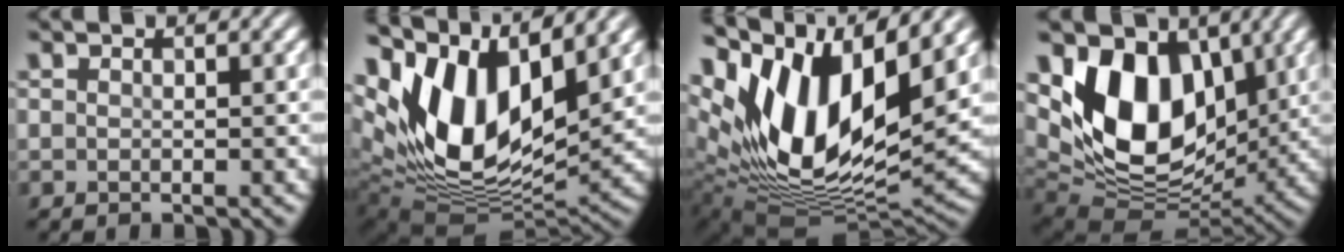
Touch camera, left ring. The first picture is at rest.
{"total": 14.3, "force": [5.4, 7.4, 11.0], "torque": [-0.208, 0.004, 0.101]}
{"total": 14.6, "force": [5.3, 6.9, 11.6], "torque": [-0.220, 0.005, 0.100]}
{"total": 10.3, "force": [3.3, 6.7, 7.1], "torque": [-0.132, -0.017, 0.056]}